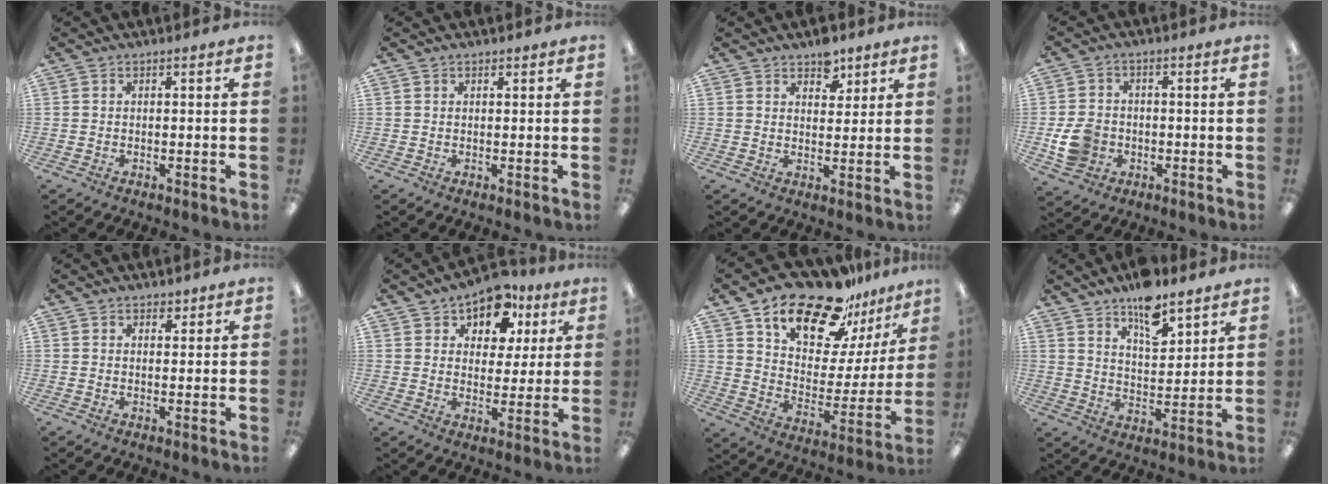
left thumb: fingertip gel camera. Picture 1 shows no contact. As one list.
[{"total": 0.7, "force": [0.6, 0.4, 0.2], "torque": [-0.004, 0.000, 0.011]}, {"total": 5.6, "force": [4.1, 3.1, 2.1], "torque": [-0.014, -0.022, 0.068]}, {"total": 7.5, "force": [-2.0, 6.2, 3.6], "torque": [-0.070, 0.008, -0.036]}, {"total": 1.8, "force": [1.5, 0.9, 0.4], "torque": [-0.001, -0.004, 0.027]}, {"total": 10.0, "force": [6.8, 6.3, 3.9], "torque": [-0.063, -0.035, 0.123]}, {"total": 21.6, "force": [17.2, 9.5, 8.9], "torque": [-0.158, -0.116, 0.300]}, {"total": 10.5, "force": [8.1, 4.1, 5.3], "torque": [-0.072, -0.051, 0.139]}]